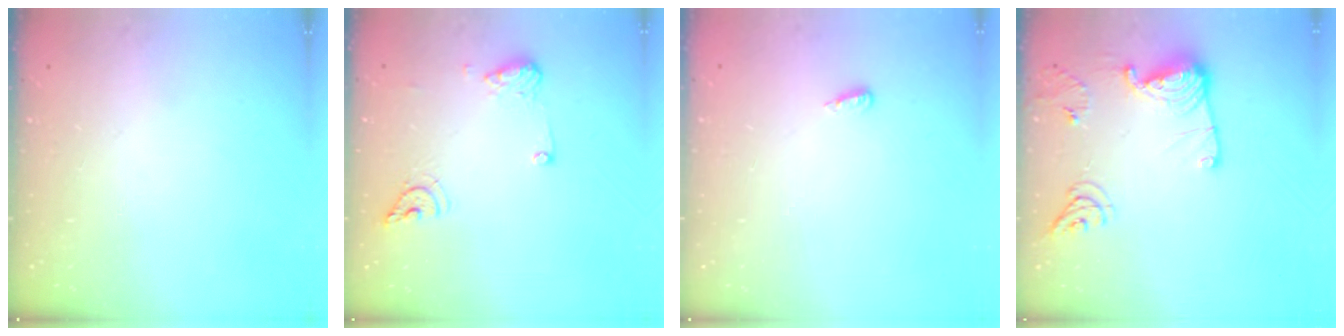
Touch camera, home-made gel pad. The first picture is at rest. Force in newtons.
{"total": 9.6, "press": 9.5, "slide": 1.4}
{"total": 4.4, "press": 3.4, "slide": 2.9}
{"total": 12.9, "press": 12.9, "slide": 0.7}